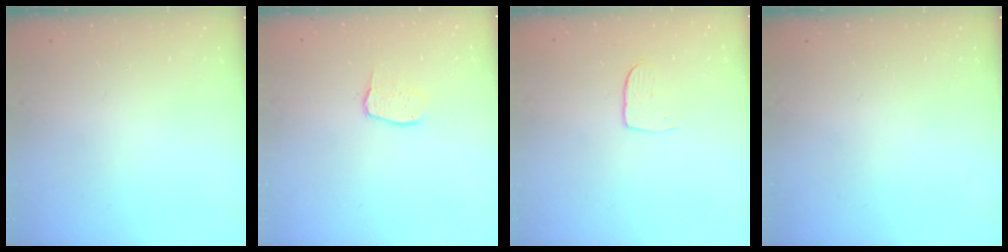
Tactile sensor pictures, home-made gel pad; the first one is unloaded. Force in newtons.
{"total": 3.0, "press": 3.0, "slide": 0.2}
{"total": 4.1, "press": 4.1, "slide": 0.3}
{"total": 0.0}